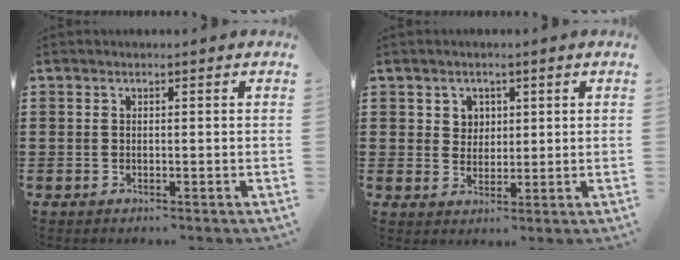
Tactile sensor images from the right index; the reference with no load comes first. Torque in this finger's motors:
{"motor_torque": [0.02, 0.00, 0.02, 0.03]}